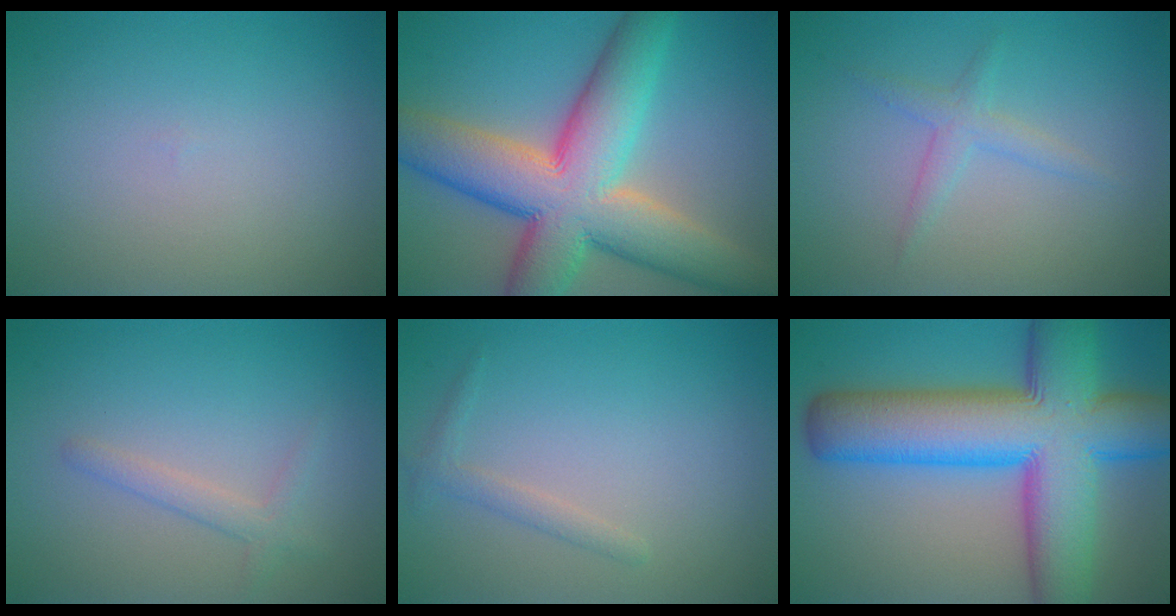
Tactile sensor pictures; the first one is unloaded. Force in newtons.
{"total": 12.9, "press": 12.9, "slide": 0.7}
{"total": 1.8, "press": 1.8, "slide": 0.1}
{"total": 1.7, "press": 1.7, "slide": 0.1}
{"total": 1.3, "press": 1.3, "slide": 0.0}
{"total": 15.2, "press": 15.2, "slide": 0.4}